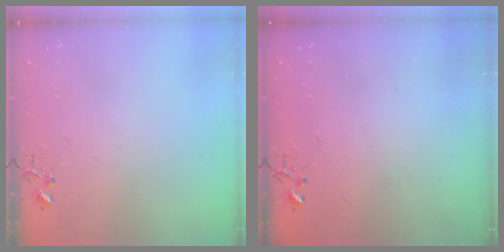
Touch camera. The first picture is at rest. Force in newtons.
{"total": 1.9, "press": 1.9, "slide": 0.3}